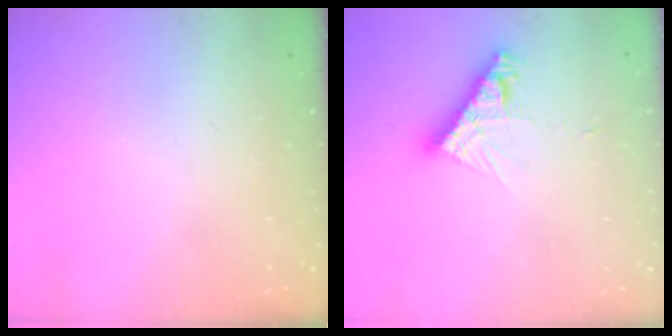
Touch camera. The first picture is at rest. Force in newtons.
{"total": 9.2, "press": 9.2, "slide": 0.7}